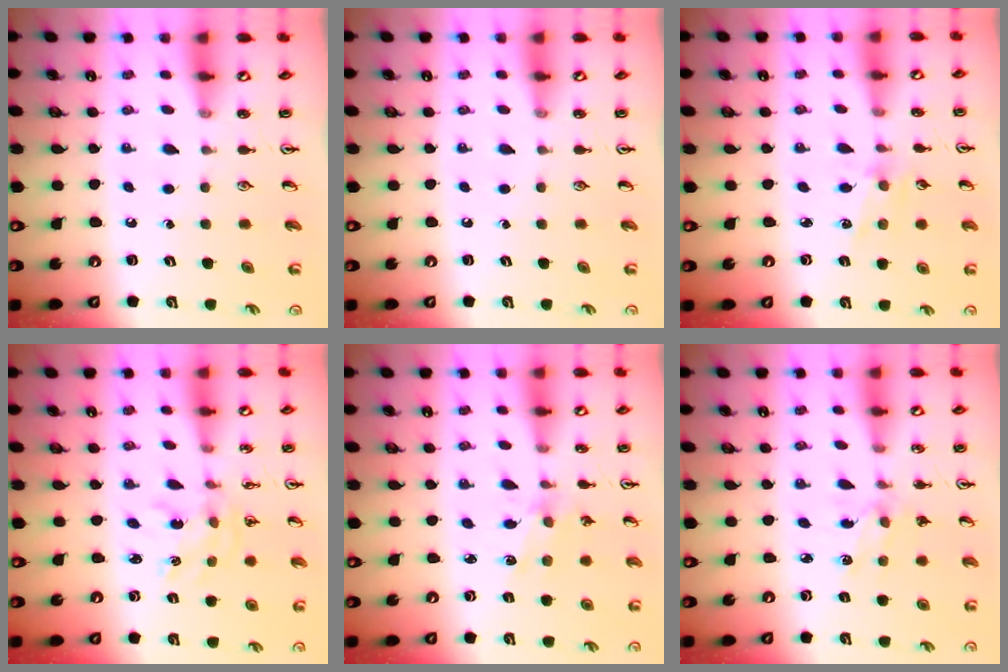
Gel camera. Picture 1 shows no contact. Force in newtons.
{"total": 0.0}
{"total": 1.9, "press": 1.9, "slide": 0.0}
{"total": 1.4, "press": 1.4, "slide": 0.2}
{"total": 2.5, "press": 2.5, "slide": 0.4}
{"total": 2.3, "press": 2.2, "slide": 0.5}